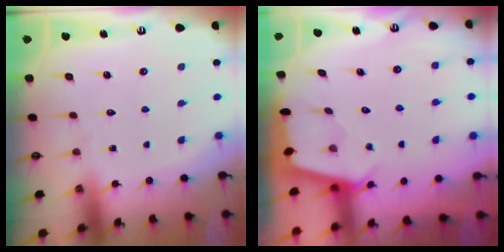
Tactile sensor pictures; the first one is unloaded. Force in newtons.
{"total": 2.5, "press": 2.5, "slide": 0.3}